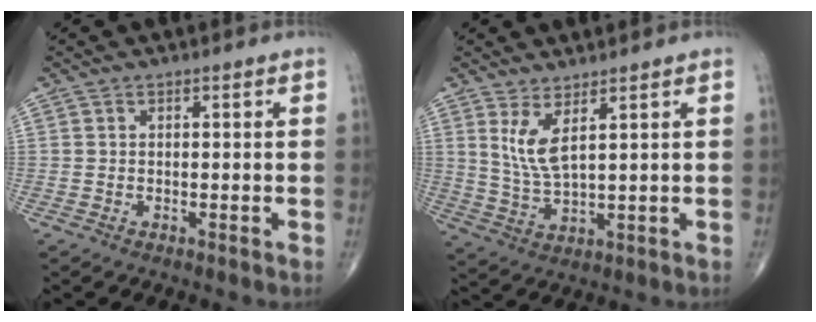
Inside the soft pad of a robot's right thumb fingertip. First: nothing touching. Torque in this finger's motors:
{"motor_torque": [-0.11, 0.43, 0.16, 0.18, 0.13]}